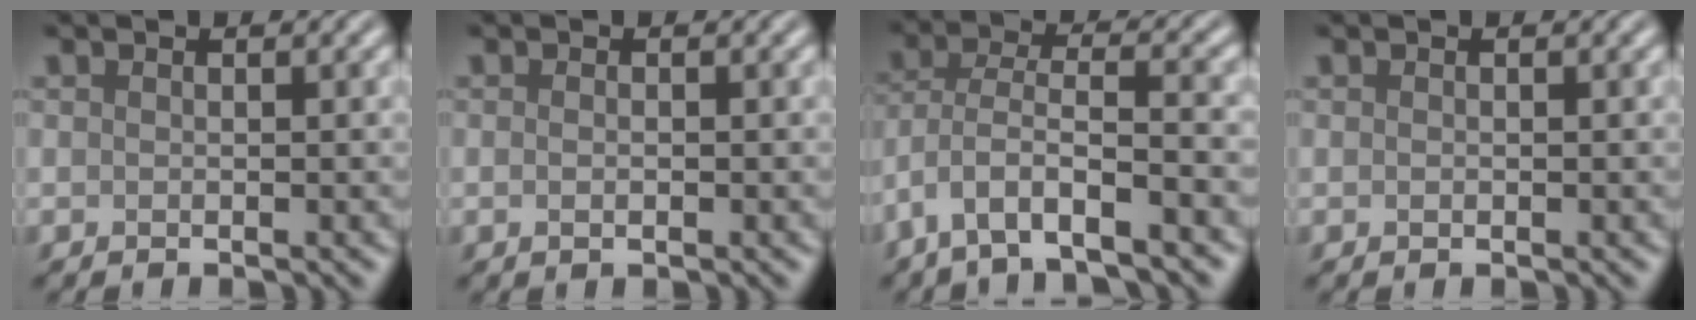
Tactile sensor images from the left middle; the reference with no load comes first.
{"total": 0.7, "force": [-0.1, 0.3, 0.6], "torque": [-0.014, -0.002, -0.002]}
{"total": 6.7, "force": [-4.0, 2.0, 5.0], "torque": [-0.095, 0.000, -0.083]}
{"total": 0.0}